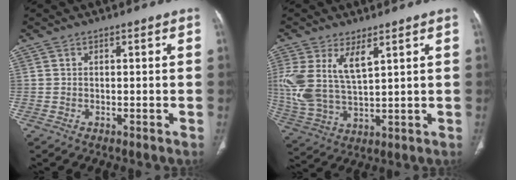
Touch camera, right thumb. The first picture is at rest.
{"total": 12.3, "force": [4.8, 5.7, 9.8], "torque": [-0.218, -0.017, 0.111]}